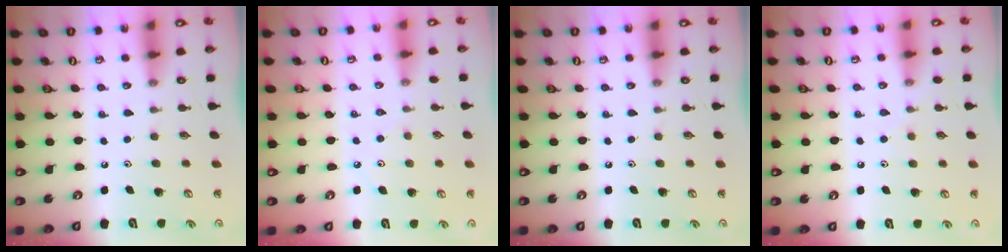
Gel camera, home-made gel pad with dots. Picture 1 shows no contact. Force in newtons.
{"total": 2.6, "press": 2.5, "slide": 0.5}
{"total": 0.0}
{"total": 5.5, "press": 5.4, "slide": 0.8}